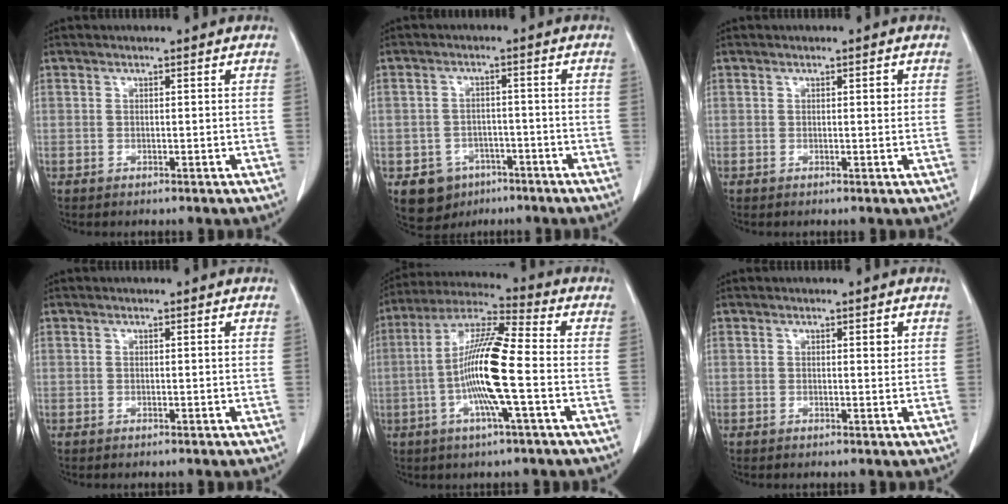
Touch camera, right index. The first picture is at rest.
{"total": 6.0, "force": [-3.3, 4.9, 1.4], "torque": [-0.018, 0.009, -0.040]}
{"total": 0.8, "force": [0.3, 0.3, 0.7], "torque": [-0.010, 0.001, 0.003]}
{"total": 0.0}
{"total": 13.4, "force": [-2.4, 0.6, 13.2], "torque": [-0.257, 0.002, -0.055]}
{"total": 1.0, "force": [0.5, 0.3, 0.8], "torque": [-0.011, 0.000, 0.006]}